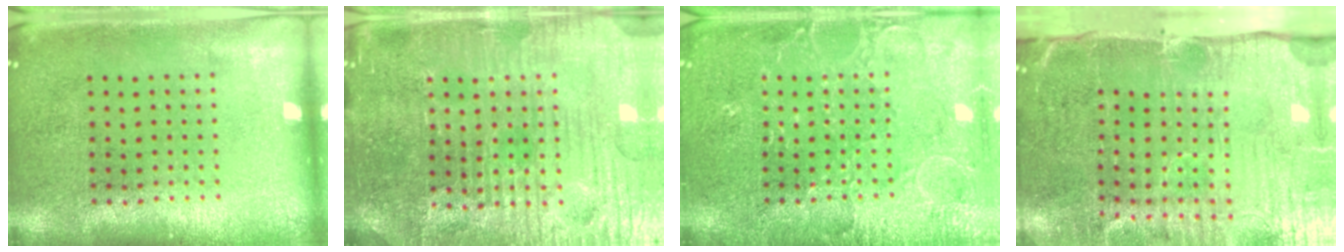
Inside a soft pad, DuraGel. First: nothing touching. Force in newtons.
{"total": 5.3, "press": 5.0, "slide": 1.5}
{"total": 4.2, "press": 4.1, "slide": 0.5}
{"total": 5.4, "press": 4.4, "slide": 3.2}